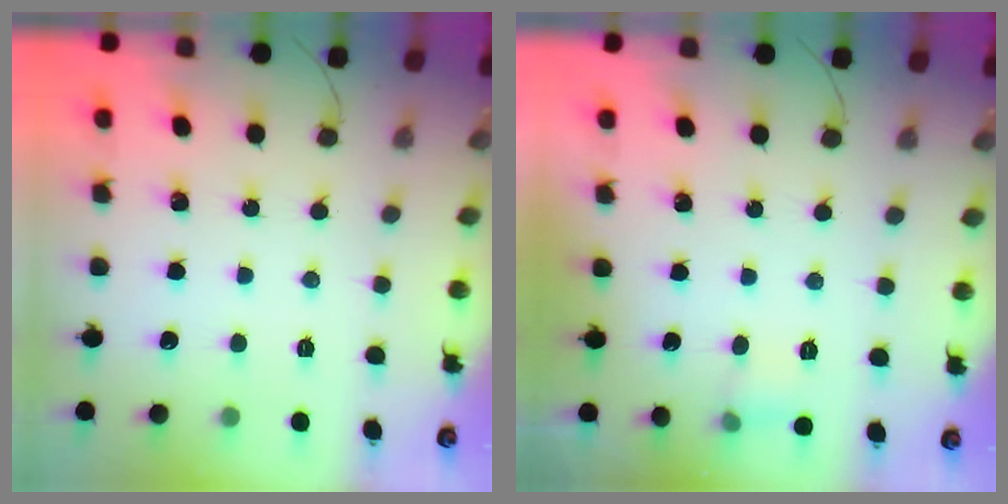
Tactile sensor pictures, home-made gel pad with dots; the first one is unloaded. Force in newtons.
{"total": 5.9, "press": 5.0, "slide": 3.1}